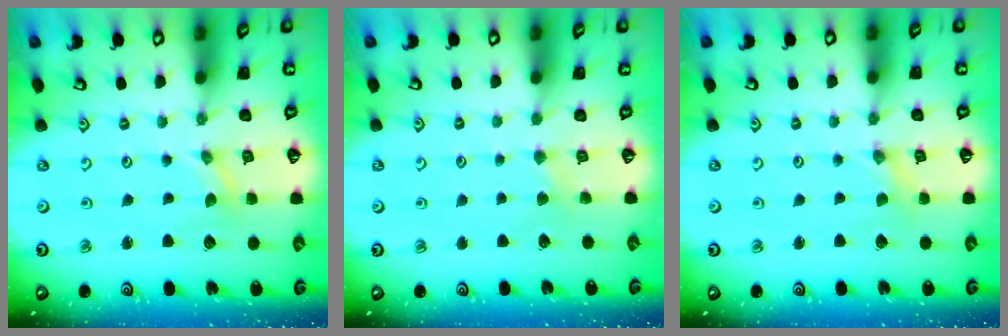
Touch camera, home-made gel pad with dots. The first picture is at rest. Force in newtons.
{"total": 2.2, "press": 2.2, "slide": 0.3}
{"total": 0.0}